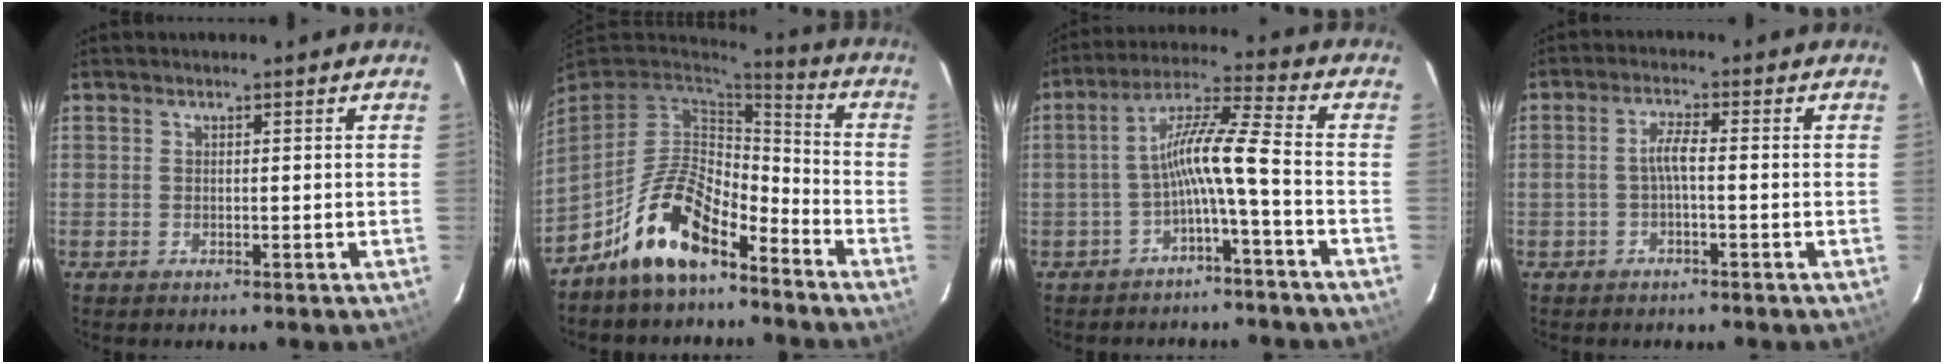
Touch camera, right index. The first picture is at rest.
{"total": 14.4, "force": [-9.6, 5.9, 8.9], "torque": [-0.184, 0.013, -0.175]}
{"total": 8.2, "force": [-3.1, -0.5, 7.5], "torque": [-0.161, 0.017, -0.057]}
{"total": 2.9, "force": [-0.8, 0.3, 2.7], "torque": [-0.056, 0.006, -0.014]}